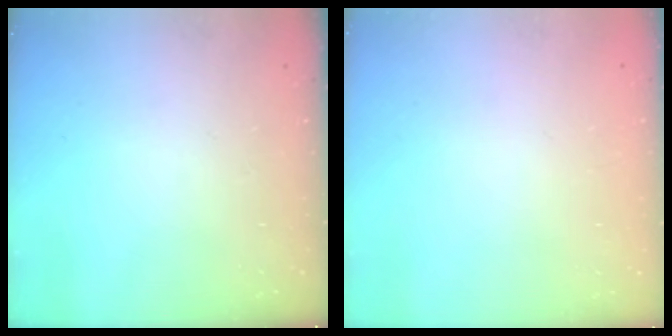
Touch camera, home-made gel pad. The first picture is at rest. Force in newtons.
{"total": 2.0, "press": 2.0, "slide": 0.1}